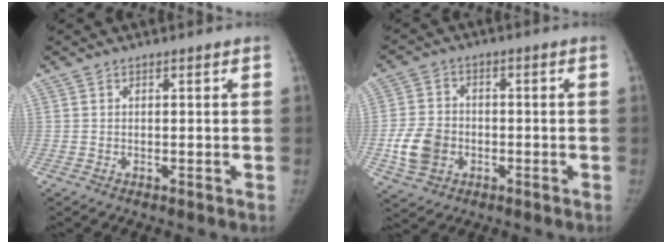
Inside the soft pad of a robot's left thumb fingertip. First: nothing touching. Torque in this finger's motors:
{"motor_torque": [-0.25, 1.53, 0.34, -0.47, 0.31]}